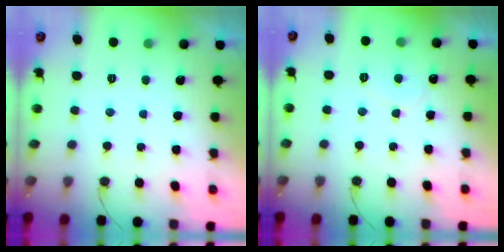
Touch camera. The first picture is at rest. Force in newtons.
{"total": 5.5, "press": 5.5, "slide": 0.4}